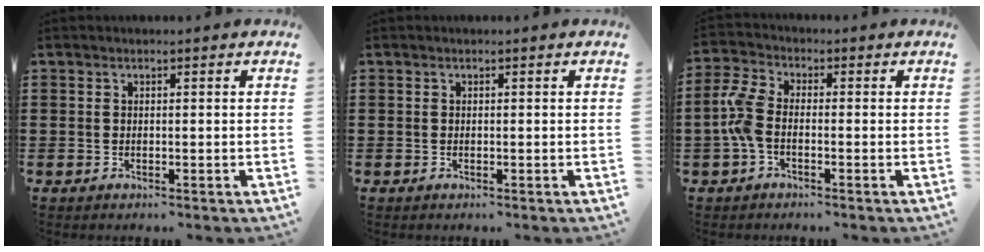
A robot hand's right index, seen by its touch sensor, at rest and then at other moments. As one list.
[{"total": 0.0}, {"total": 5.1, "force": [-1.3, 2.7, 4.1], "torque": [-0.115, -0.002, -0.036]}]